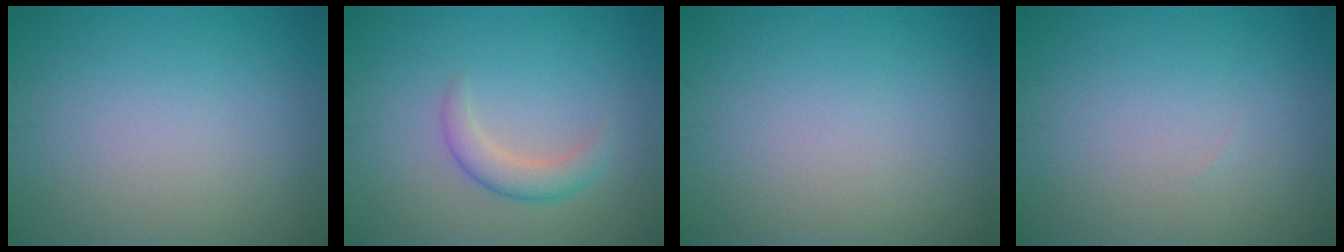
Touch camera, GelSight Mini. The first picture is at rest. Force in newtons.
{"total": 2.4, "press": 2.4, "slide": 0.2}
{"total": 0.0}
{"total": 0.0}